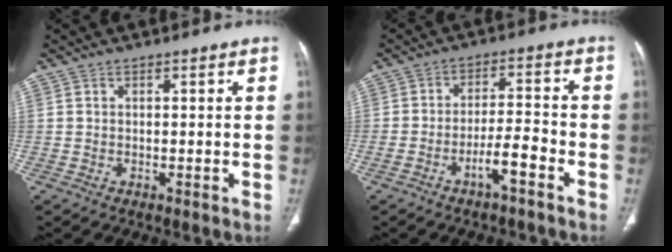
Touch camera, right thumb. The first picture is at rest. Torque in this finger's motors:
{"motor_torque": [2.47, 1.21, 0.78, -0.63, 0.04]}